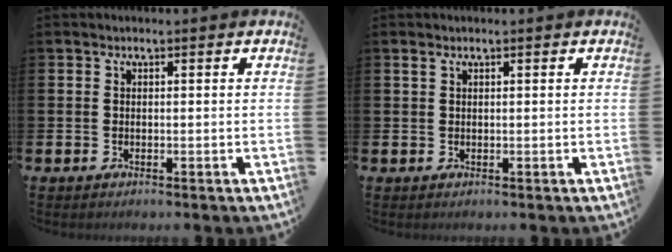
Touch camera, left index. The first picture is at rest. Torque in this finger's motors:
{"motor_torque": [0.12, -0.02, 0.09, 0.01]}